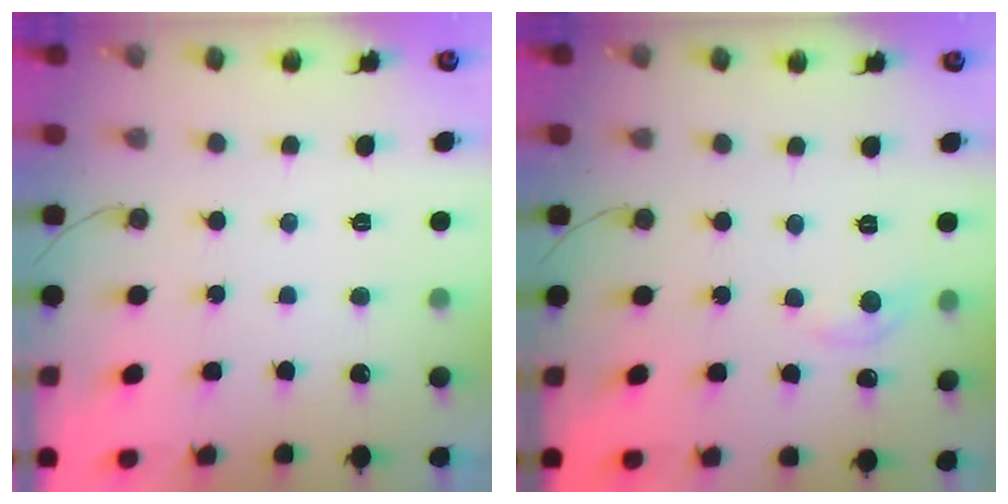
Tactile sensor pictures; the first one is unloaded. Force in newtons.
{"total": 5.5, "press": 5.5, "slide": 0.8}